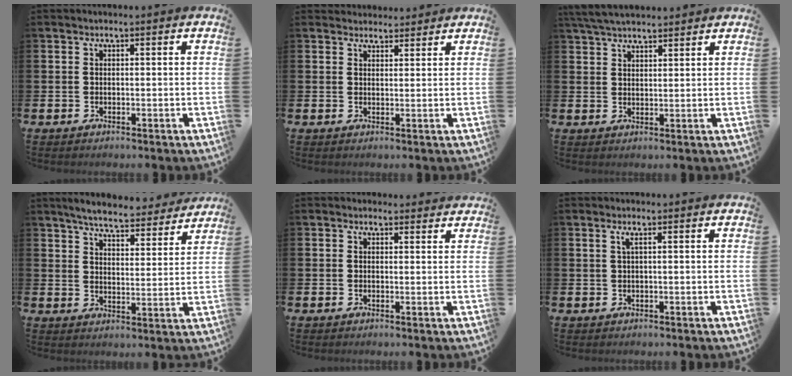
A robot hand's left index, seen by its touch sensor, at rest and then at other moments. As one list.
[{"total": 2.6, "force": [2.5, 0.8, -0.2], "torque": [0.007, -0.012, 0.045]}, {"total": 4.4, "force": [4.2, 0.9, 1.3], "torque": [-0.034, -0.010, 0.078]}, {"total": 5.9, "force": [5.6, 0.8, 1.5], "torque": [-0.039, -0.038, 0.094]}, {"total": 0.9, "force": [0.7, 0.5, 0.1], "torque": [0.005, 0.004, 0.011]}, {"total": 0.9, "force": [0.2, -0.1, 0.8], "torque": [-0.022, 0.003, 0.005]}]